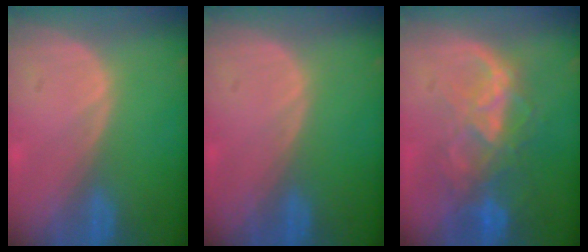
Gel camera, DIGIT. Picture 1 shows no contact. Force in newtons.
{"total": 0.0}
{"total": 8.8, "press": 7.6, "slide": 4.4}